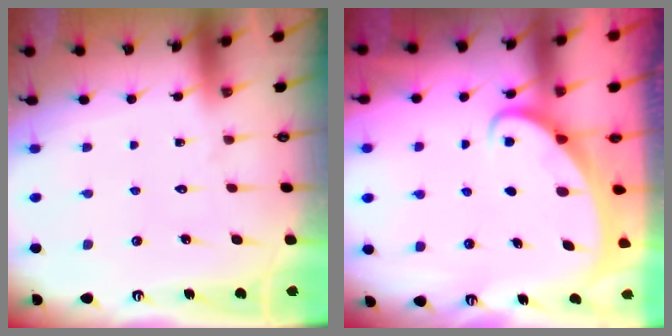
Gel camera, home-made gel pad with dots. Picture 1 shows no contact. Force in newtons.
{"total": 2.0, "press": 2.0, "slide": 0.1}